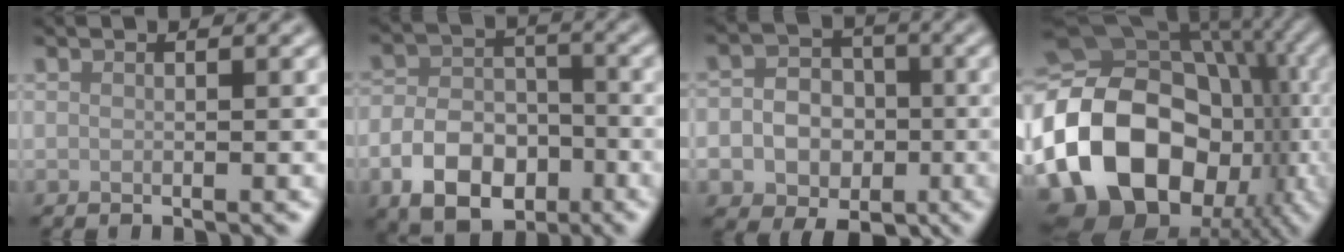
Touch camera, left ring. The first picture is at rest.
{"total": 6.9, "force": [-3.0, 4.7, 4.1], "torque": [-0.077, -0.009, -0.054]}
{"total": 7.9, "force": [-1.9, 6.9, 3.3], "torque": [-0.040, -0.003, -0.050]}
{"total": 19.8, "force": [-4.8, 15.0, 12.0], "torque": [-0.232, -0.011, -0.079]}